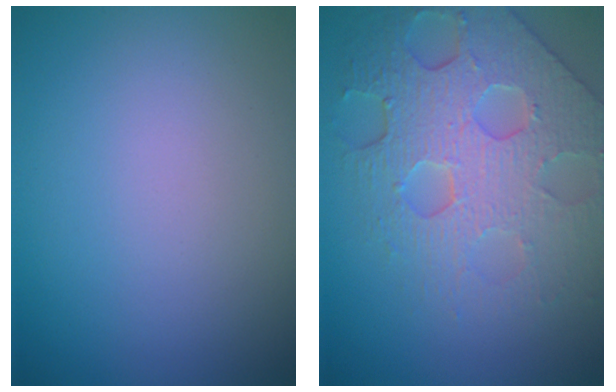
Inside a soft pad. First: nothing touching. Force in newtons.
{"total": 6.5, "press": 5.2, "slide": 3.9}